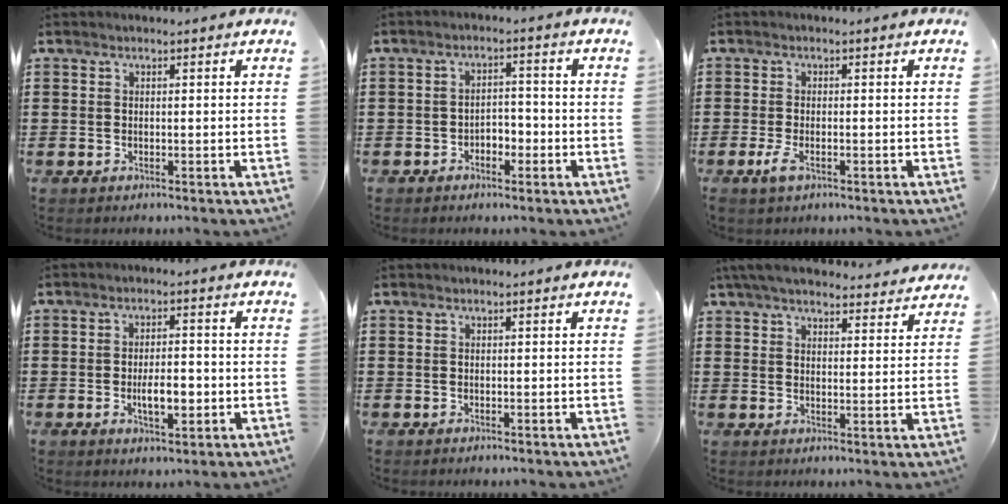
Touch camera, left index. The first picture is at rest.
{"total": 2.5, "force": [-1.8, 1.4, 0.8], "torque": [-0.022, 0.006, -0.041]}
{"total": 2.6, "force": [-1.1, 0.8, 2.2], "torque": [-0.058, -0.008, -0.025]}
{"total": 5.2, "force": [-1.2, 2.3, 4.5], "torque": [-0.071, 0.002, -0.023]}
{"total": 0.0}
{"total": 5.7, "force": [5.3, 0.9, 2.0], "torque": [-0.056, -0.019, 0.097]}